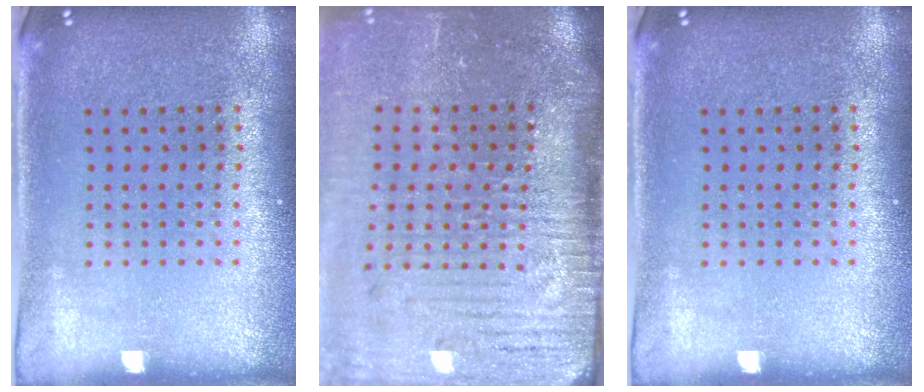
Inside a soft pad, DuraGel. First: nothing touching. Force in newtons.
{"total": 5.2, "press": 4.3, "slide": 2.9}
{"total": 0.0}